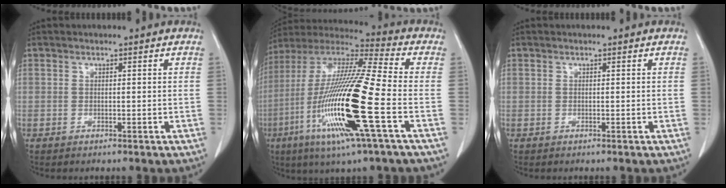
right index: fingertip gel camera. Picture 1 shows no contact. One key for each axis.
{"total": 22.3, "fx": -6.4, "fy": 0.7, "fz": 21.3, "tx": -0.448, "ty": -0.030, "tz": -0.128}
{"total": 0.0}